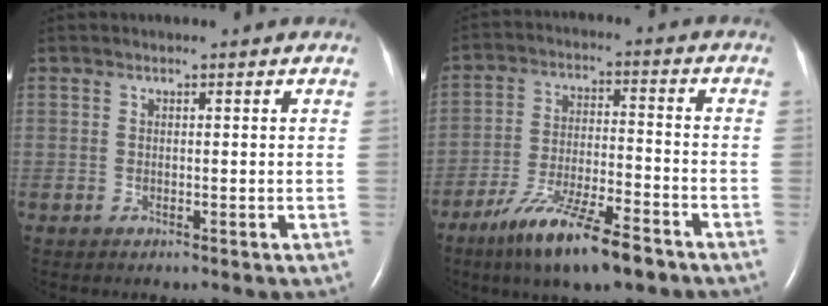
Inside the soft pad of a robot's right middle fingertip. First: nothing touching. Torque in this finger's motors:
{"motor_torque": [1.15, -0.98, 0.23, 0.09]}